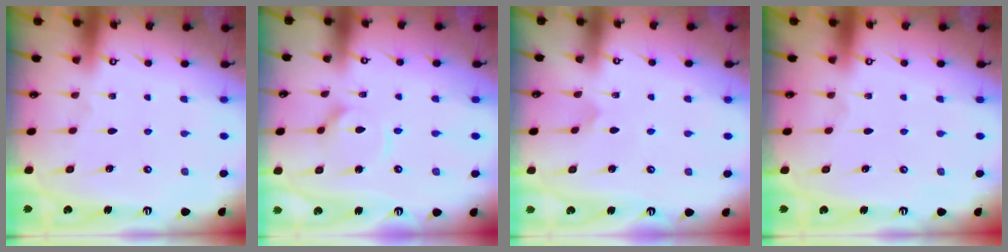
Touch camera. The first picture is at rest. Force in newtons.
{"total": 7.0, "press": 7.0, "slide": 0.5}
{"total": 2.3, "press": 2.3, "slide": 0.2}
{"total": 0.0}